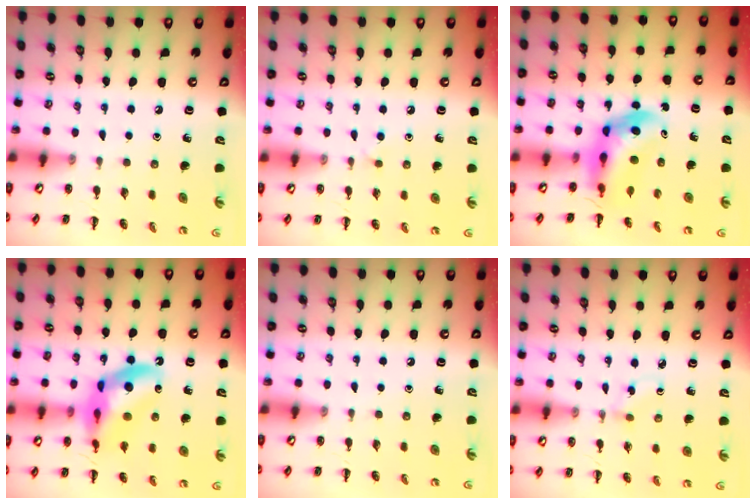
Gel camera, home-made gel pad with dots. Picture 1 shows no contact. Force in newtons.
{"total": 2.4, "press": 2.3, "slide": 0.9}
{"total": 6.4, "press": 6.2, "slide": 1.5}
{"total": 14.0, "press": 13.5, "slide": 3.6}
{"total": 0.0}
{"total": 1.3, "press": 1.1, "slide": 0.7}